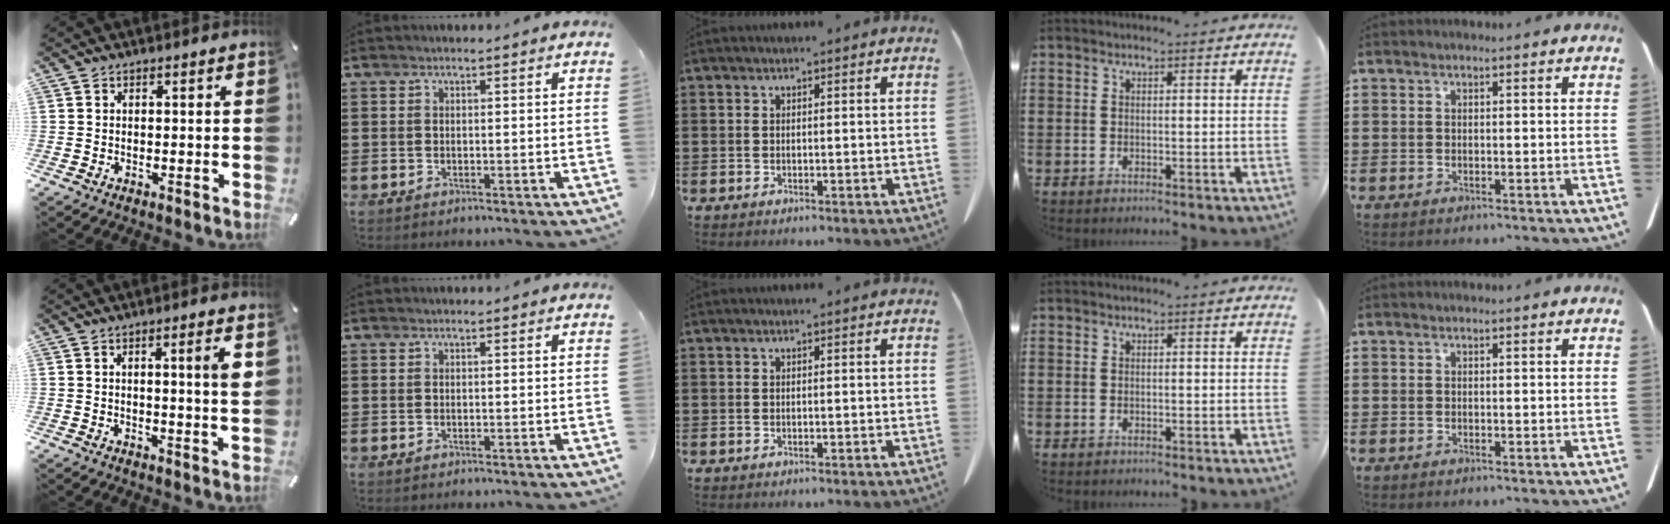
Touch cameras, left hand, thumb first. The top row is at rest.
{"thumb": {"total": 5.6, "force": [1.5, -0.1, 5.4], "torque": [-0.087, -0.010, 0.016]}}